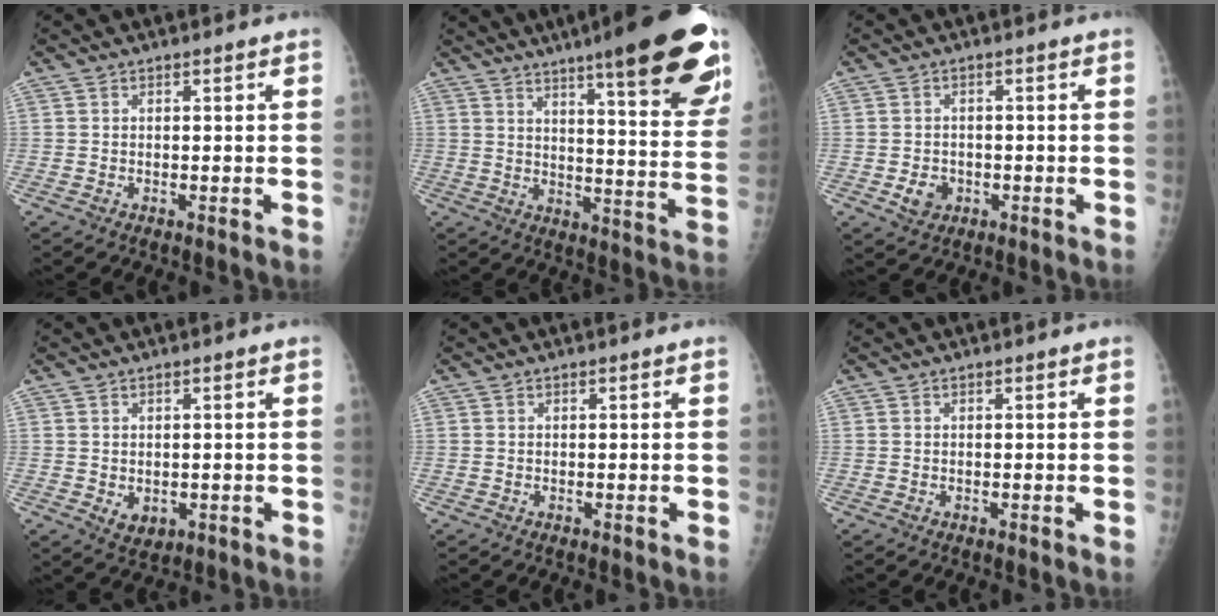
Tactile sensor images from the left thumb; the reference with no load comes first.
{"total": 24.8, "force": [15.8, 4.3, 18.7], "torque": [-0.232, -0.059, 0.208]}
{"total": 3.6, "force": [-1.1, 3.0, 1.7], "torque": [-0.018, 0.003, -0.012]}
{"total": 3.8, "force": [-0.5, 2.9, 2.4], "torque": [-0.023, -0.006, 0.007]}
{"total": 0.0}
{"total": 0.0}